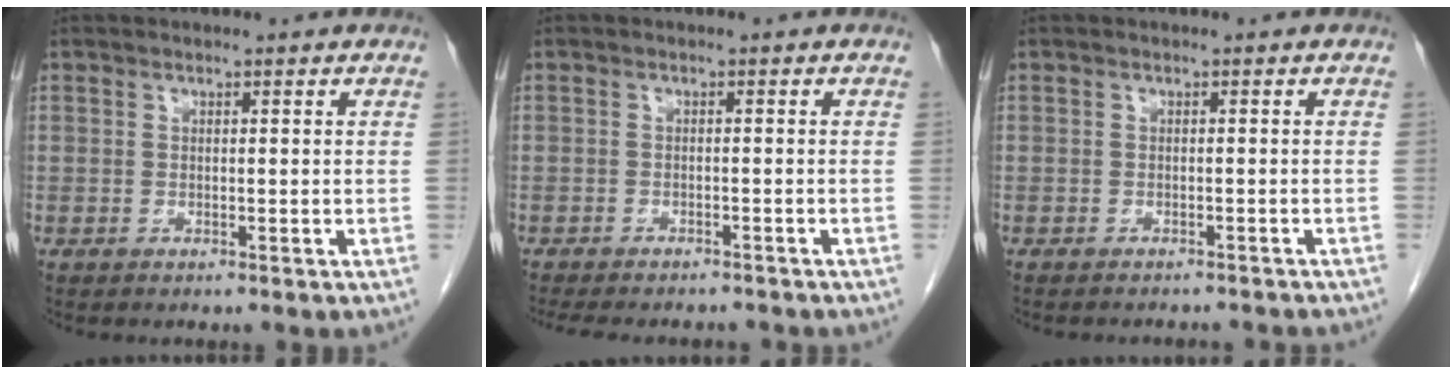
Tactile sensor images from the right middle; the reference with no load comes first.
{"total": 10.4, "force": [-9.2, 3.0, 3.8], "torque": [-0.066, -0.006, -0.118]}
{"total": 6.5, "force": [-6.0, 1.5, 1.9], "torque": [-0.018, -0.004, -0.064]}